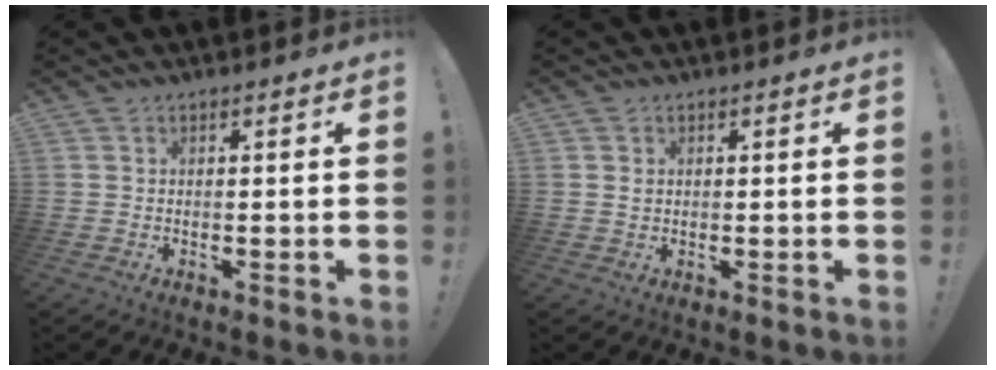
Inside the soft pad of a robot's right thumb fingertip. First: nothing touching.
{"total": 0.9, "force": [0.5, 0.7, 0.1], "torque": [0.004, -0.002, 0.009]}